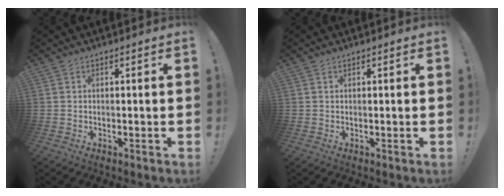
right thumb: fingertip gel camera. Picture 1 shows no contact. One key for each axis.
{"total": 0.0}